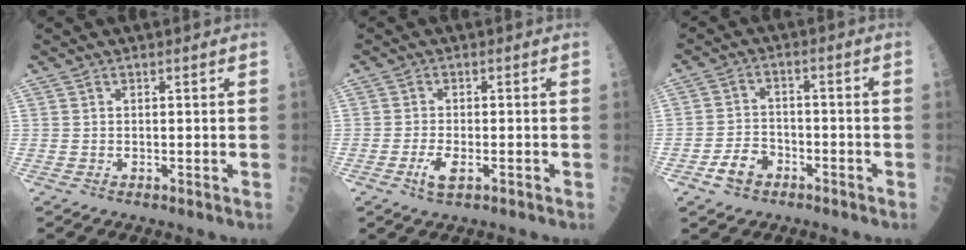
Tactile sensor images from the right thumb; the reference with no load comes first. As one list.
[{"total": 3.7, "force": [-1.5, 1.4, 3.0], "torque": [-0.060, 0.001, -0.027]}, {"total": 5.5, "force": [-3.0, 3.7, 2.7], "torque": [-0.035, 0.025, -0.053]}]